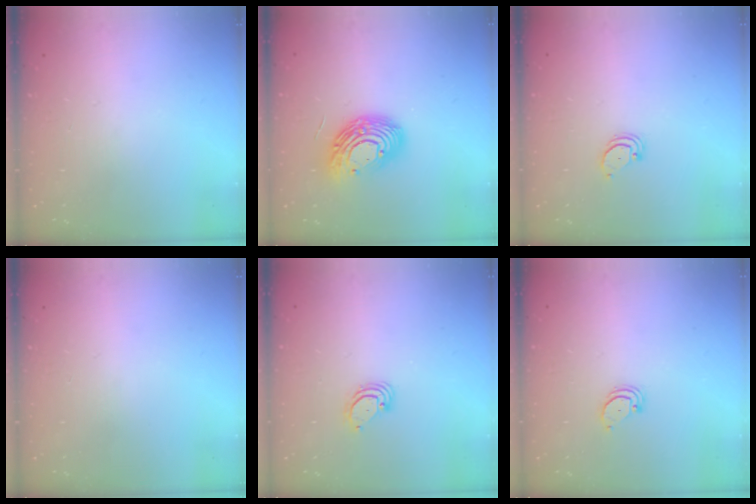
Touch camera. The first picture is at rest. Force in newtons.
{"total": 13.7, "press": 13.7, "slide": 0.5}
{"total": 2.1, "press": 2.1, "slide": 0.2}
{"total": 0.0}
{"total": 3.9, "press": 3.9, "slide": 0.2}
{"total": 2.1, "press": 2.1, "slide": 0.2}